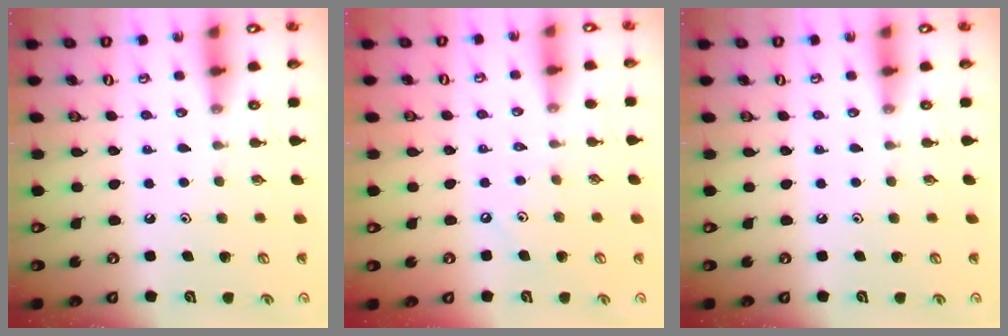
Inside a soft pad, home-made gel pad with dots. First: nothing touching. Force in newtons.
{"total": 2.8, "press": 2.8, "slide": 0.4}
{"total": 0.0}